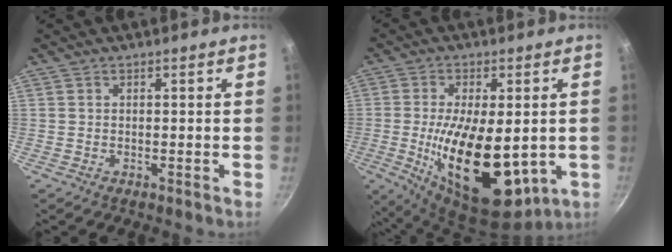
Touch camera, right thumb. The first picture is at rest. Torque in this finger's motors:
{"motor_torque": [1.72, 2.35, 2.56, -0.07, 0.73]}